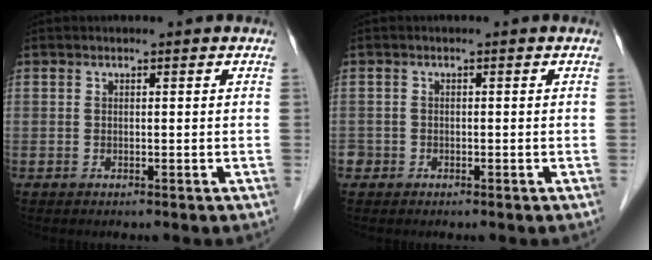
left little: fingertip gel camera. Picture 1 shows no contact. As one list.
[{"total": 1.3, "force": [-0.8, 1.0, 0.0], "torque": [-0.002, 0.005, -0.015]}]